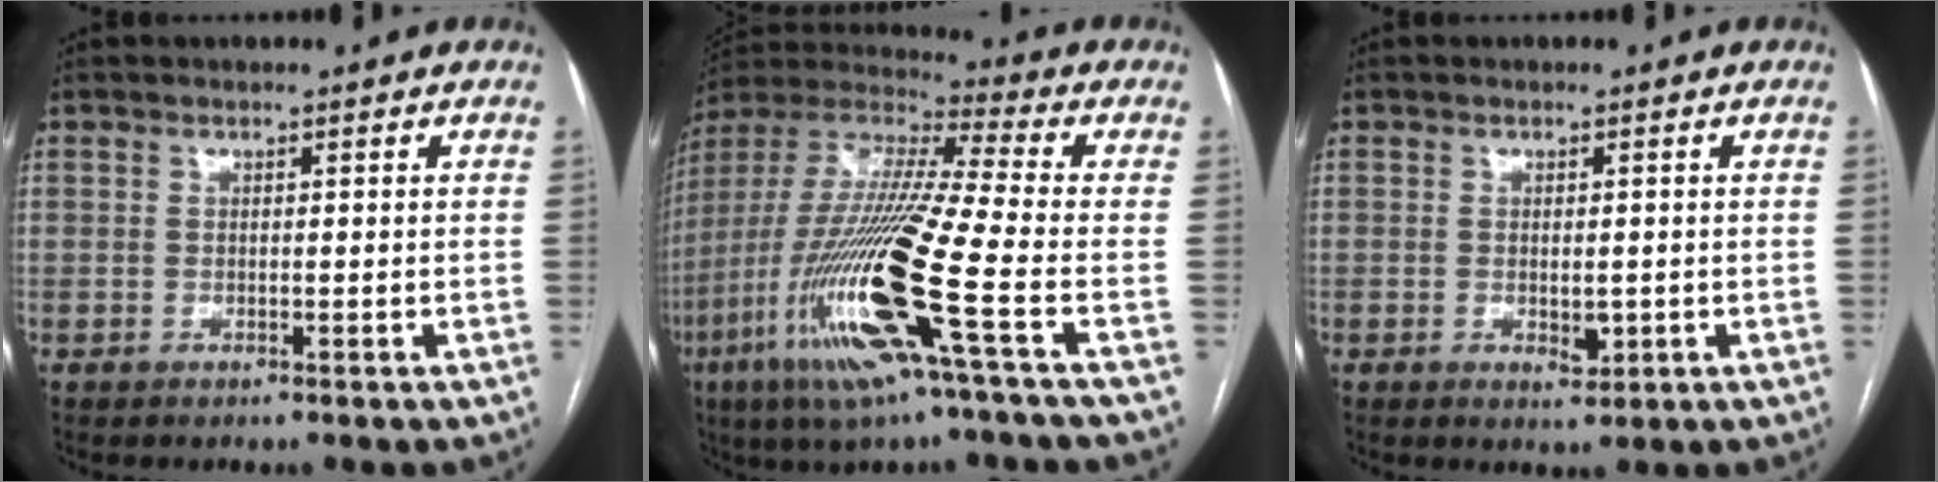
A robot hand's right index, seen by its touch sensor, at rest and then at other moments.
{"total": 21.3, "force": [-7.6, 0.5, 19.9], "torque": [-0.442, -0.036, -0.156]}
{"total": 2.5, "force": [-0.4, 1.3, 2.0], "torque": [-0.031, -0.004, 0.000]}